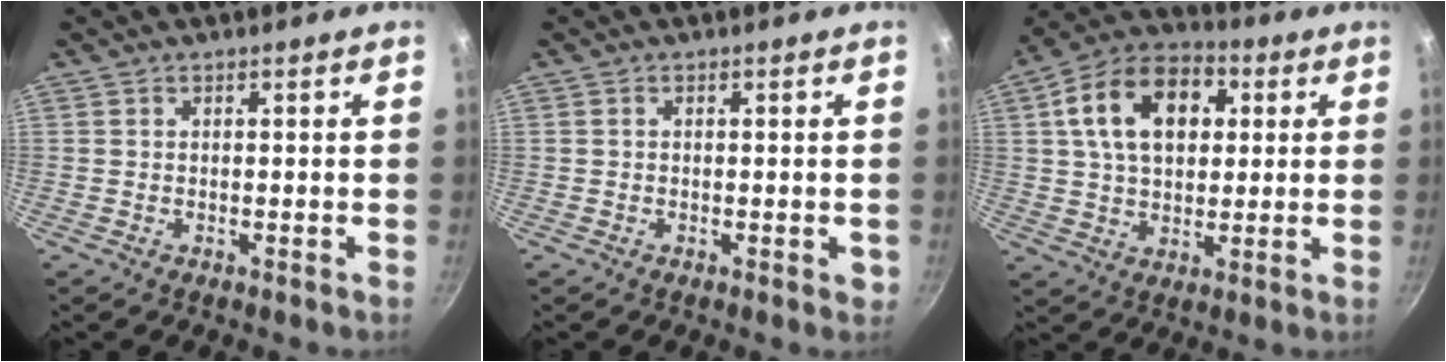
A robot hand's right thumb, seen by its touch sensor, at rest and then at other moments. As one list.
[{"total": 1.7, "force": [-0.3, 0.9, 1.4], "torque": [-0.011, 0.002, -0.003]}, {"total": 16.5, "force": [4.2, 11.1, 11.5], "torque": [-0.170, 0.016, 0.059]}]